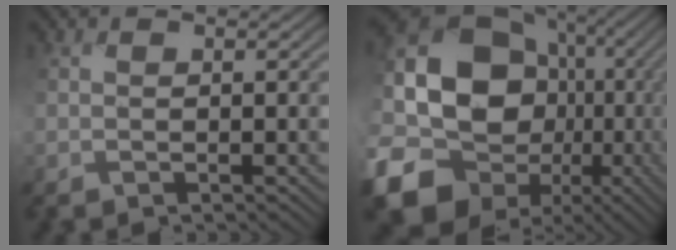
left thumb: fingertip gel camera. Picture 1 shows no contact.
{"total": 19.6, "force": [0.2, 16.1, 11.2], "torque": [-0.270, -0.029, 0.019]}